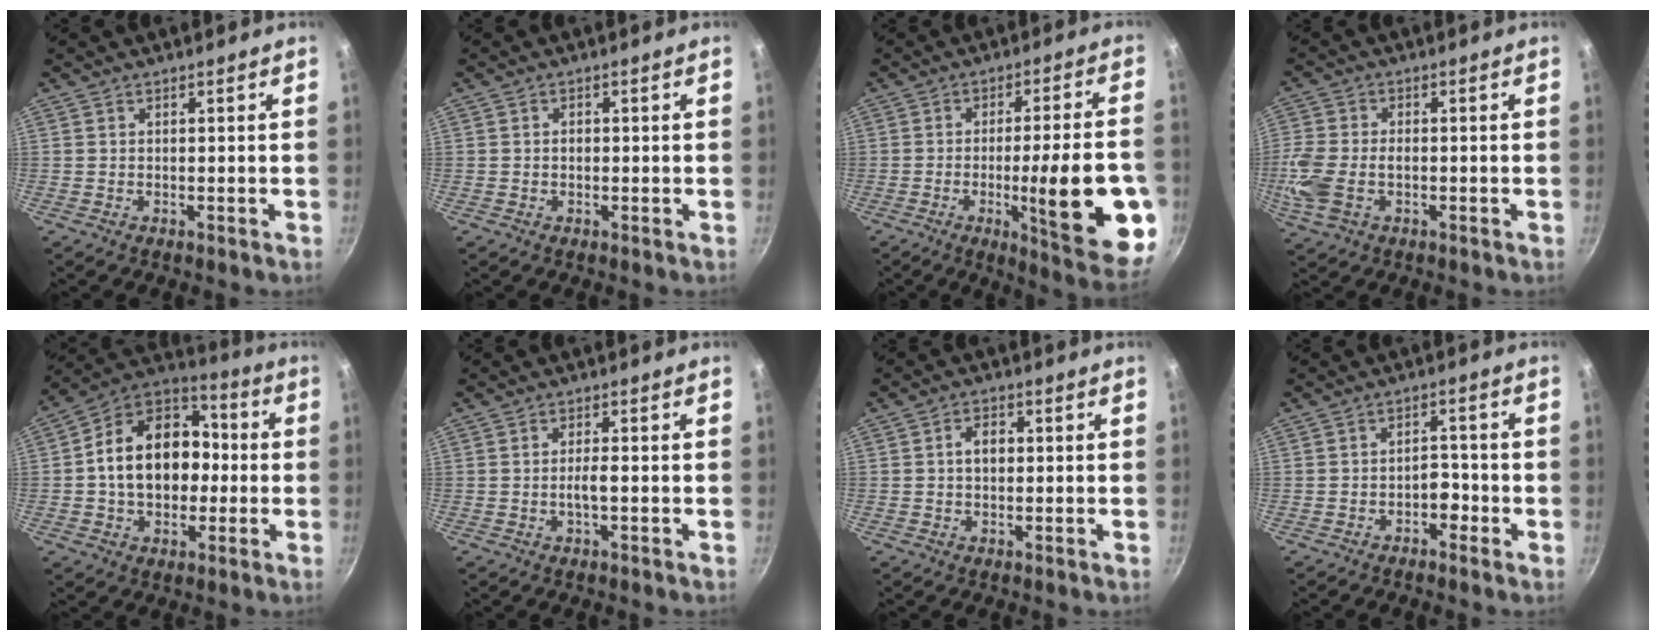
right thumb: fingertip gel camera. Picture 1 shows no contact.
{"total": 1.1, "force": [-0.1, 0.9, 0.6], "torque": [-0.009, 0.005, -0.003]}
{"total": 20.6, "force": [-5.1, 4.1, 19.5], "torque": [-0.252, 0.009, -0.066]}
{"total": 8.9, "force": [-2.0, 5.5, 6.7], "torque": [-0.156, 0.001, -0.045]}
{"total": 18.6, "force": [-0.5, 13.8, 12.4], "torque": [-0.174, 0.045, -0.021]}
{"total": 2.5, "force": [-0.5, 0.5, 2.3], "torque": [-0.046, 0.008, -0.011]}
{"total": 3.7, "force": [0.2, 2.6, 2.6], "torque": [-0.028, 0.012, 0.000]}
{"total": 3.1, "force": [-1.7, 1.9, 1.8], "torque": [-0.007, 0.023, -0.027]}